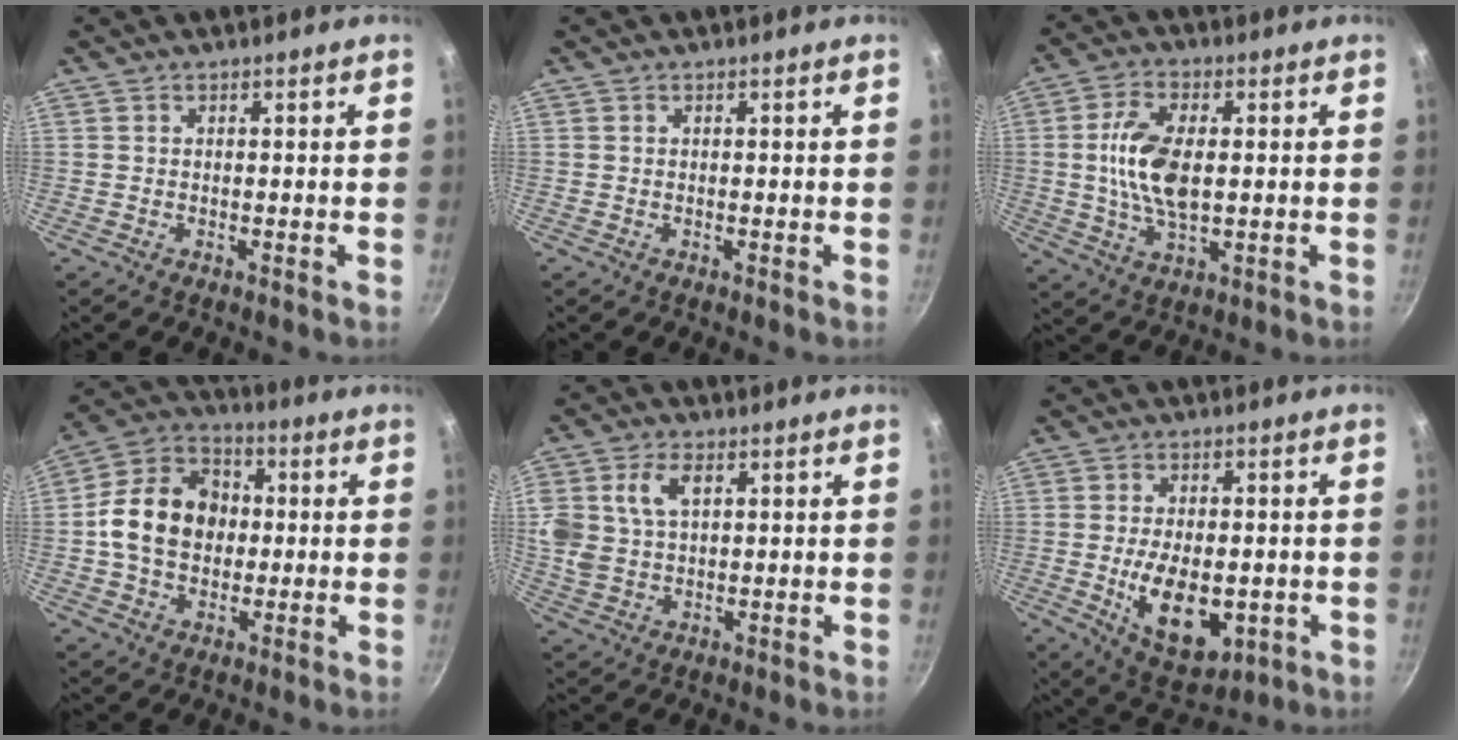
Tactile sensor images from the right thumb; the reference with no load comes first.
{"total": 0.0}
{"total": 11.2, "force": [0.6, 5.8, 9.5], "torque": [-0.181, 0.006, 0.011]}
{"total": 14.9, "force": [0.2, 11.7, 9.3], "torque": [-0.132, 0.026, -0.013]}
{"total": 11.0, "force": [3.3, 7.4, 7.4], "torque": [-0.146, 0.002, 0.064]}
{"total": 13.3, "force": [-2.6, 7.6, 10.7], "torque": [-0.149, -0.004, -0.025]}